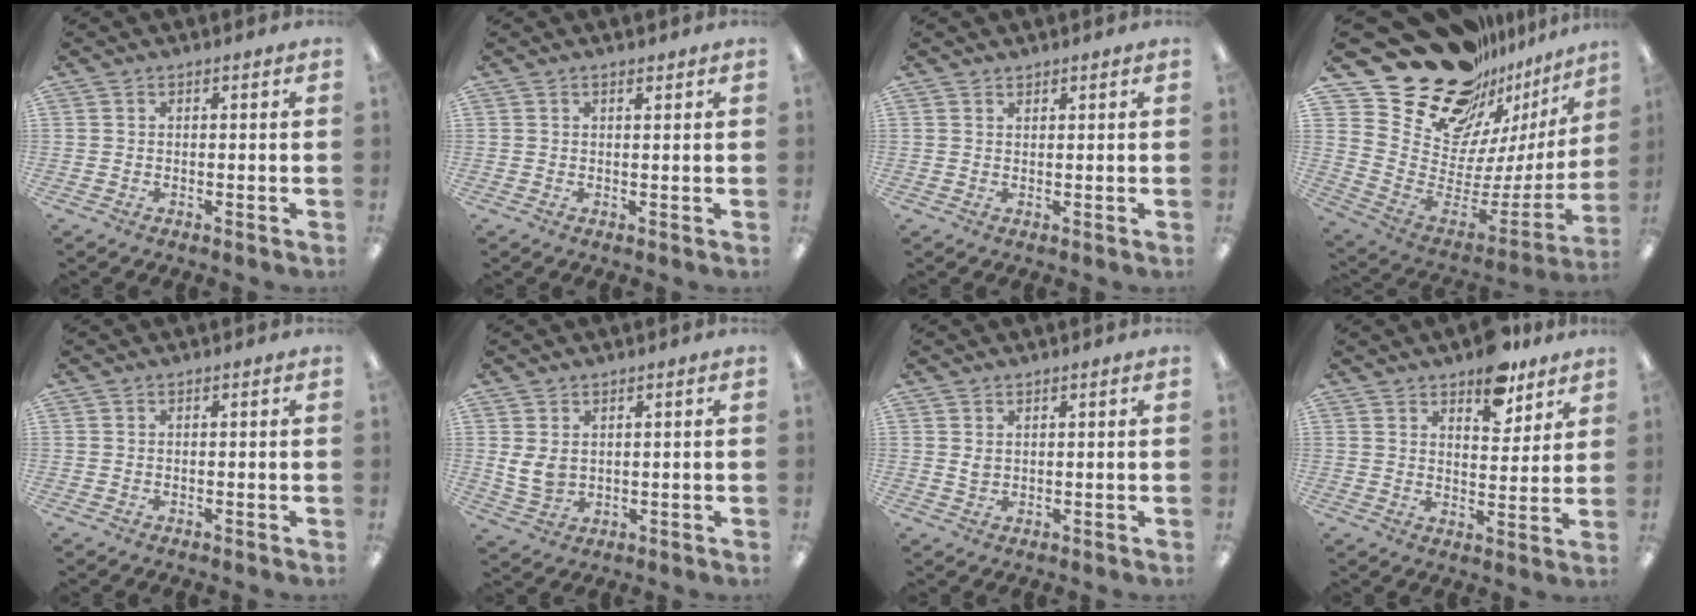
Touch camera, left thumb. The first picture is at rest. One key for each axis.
{"total": 1.0, "fx": 0.9, "fy": 0.2, "fz": 0.3, "tx": -0.006, "ty": -0.001, "tz": 0.018}
{"total": 1.2, "fx": 1.2, "fy": 0.3, "fz": 0.0, "tx": 0.001, "ty": -0.002, "tz": 0.023}
{"total": 24.1, "fx": 19.7, "fy": 11.4, "fz": 8.1, "tx": -0.113, "ty": -0.169, "tz": 0.374}
{"total": 0.0}
{"total": 5.4, "fx": 1.9, "fy": 3.8, "fz": 3.3, "tx": -0.086, "ty": -0.008, "tz": 0.034}
{"total": 1.9, "fx": 1.3, "fy": 1.2, "fz": 0.8, "tx": -0.010, "ty": -0.003, "tz": 0.022}
{"total": 9.4, "fx": 7.4, "fy": 4.4, "fz": 3.9, "tx": -0.035, "ty": -0.047, "tz": 0.129}